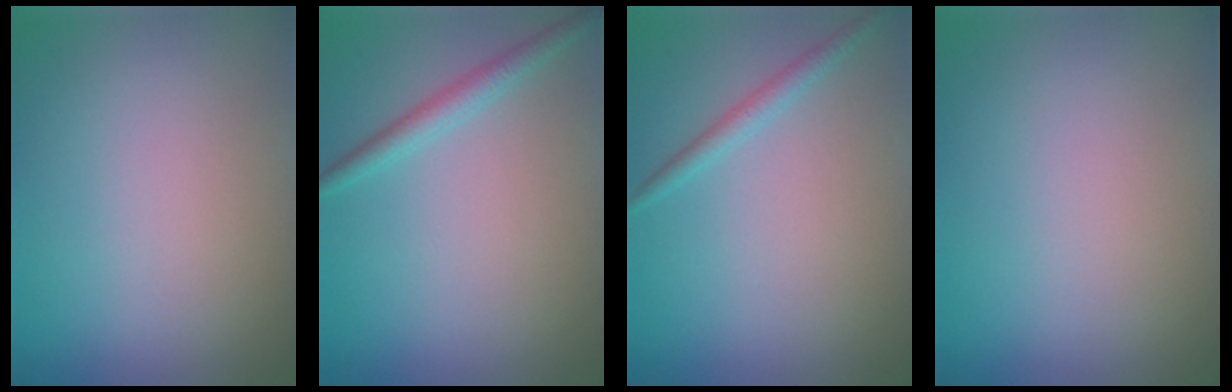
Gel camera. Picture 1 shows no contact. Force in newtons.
{"total": 2.0, "press": 2.0, "slide": 0.1}
{"total": 1.4, "press": 1.4, "slide": 0.1}
{"total": 0.0}